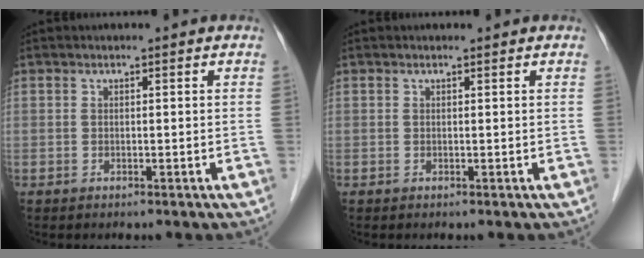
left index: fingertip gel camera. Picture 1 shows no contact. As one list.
[{"total": 0.0}]